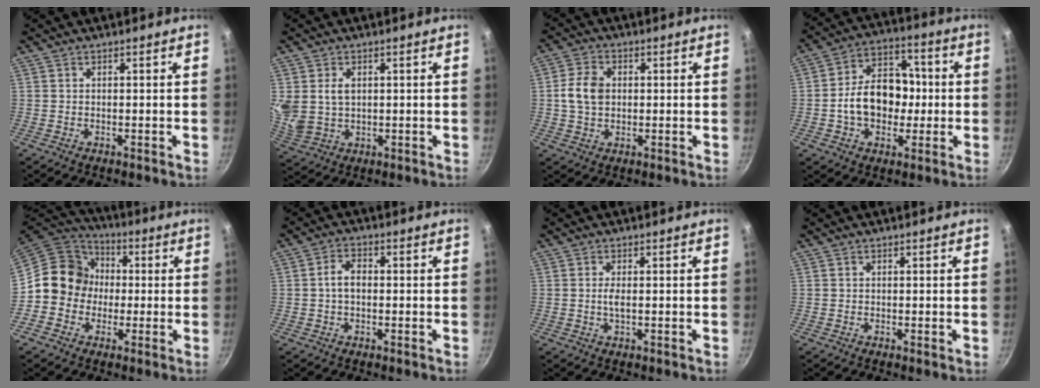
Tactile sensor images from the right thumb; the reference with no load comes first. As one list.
[{"total": 6.4, "force": [1.5, 4.6, 4.1], "torque": [-0.072, -0.016, 0.040]}, {"total": 6.6, "force": [0.5, 4.9, 4.4], "torque": [-0.074, 0.010, 0.003]}, {"total": 14.3, "force": [-1.2, 10.6, 9.5], "torque": [-0.111, 0.032, -0.031]}, {"total": 12.2, "force": [-0.4, 11.2, 4.8], "torque": [-0.034, 0.033, -0.028]}, {"total": 3.9, "force": [-0.2, 2.6, 2.9], "torque": [-0.048, 0.014, -0.010]}, {"total": 1.7, "force": [0.0, 0.5, 1.7], "torque": [-0.039, 0.000, -0.002]}, {"total": 0.0}]